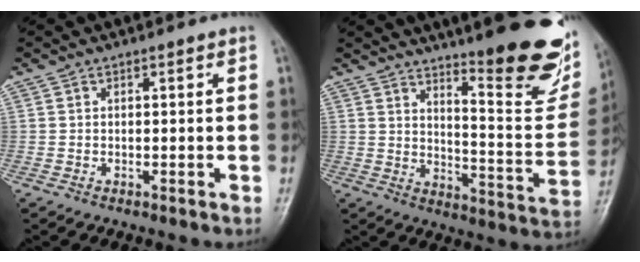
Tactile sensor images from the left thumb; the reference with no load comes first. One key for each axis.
{"total": 22.8, "fx": 15.0, "fy": 5.2, "fz": 16.4, "tx": -0.185, "ty": -0.097, "tz": 0.206}